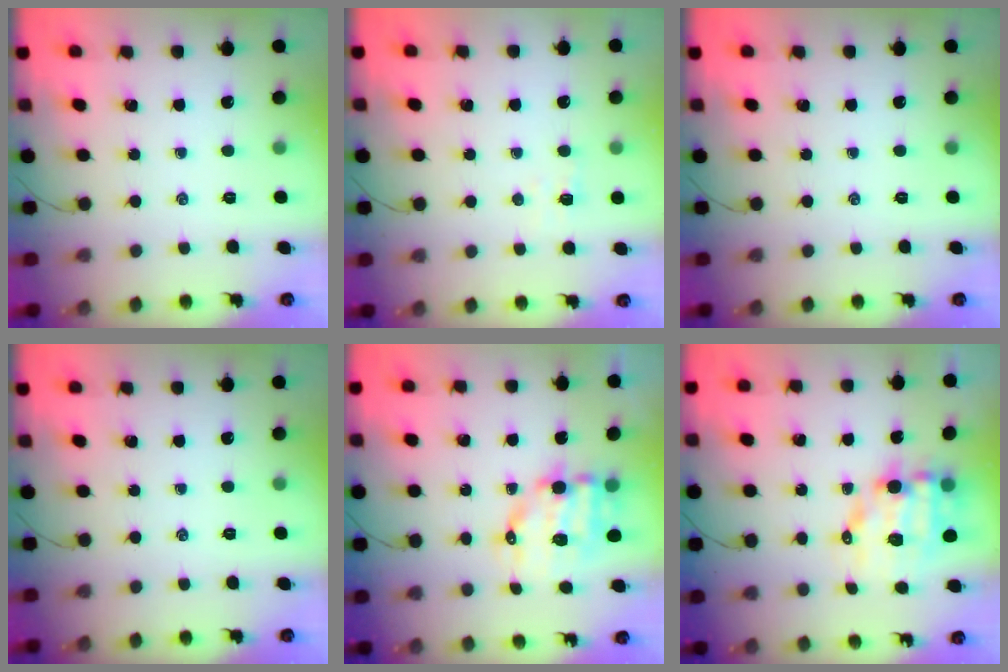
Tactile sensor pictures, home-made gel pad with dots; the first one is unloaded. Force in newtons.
{"total": 3.0, "press": 2.9, "slide": 0.9}
{"total": 0.0}
{"total": 0.0}
{"total": 9.9, "press": 9.6, "slide": 2.3}
{"total": 9.8, "press": 9.5, "slide": 2.5}